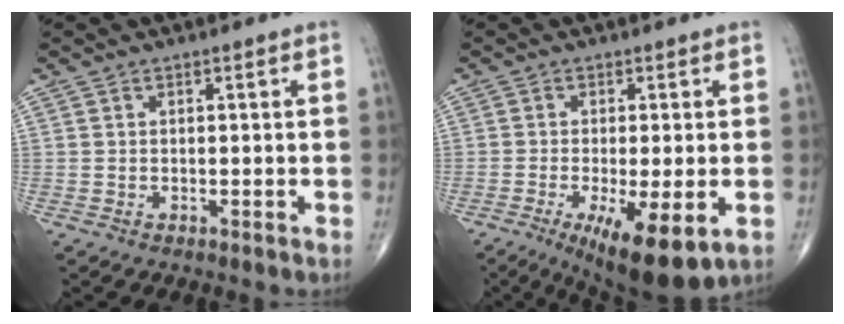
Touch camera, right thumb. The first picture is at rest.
{"total": 12.4, "force": [-4.7, 3.4, 11.0], "torque": [-0.169, -0.019, -0.066]}